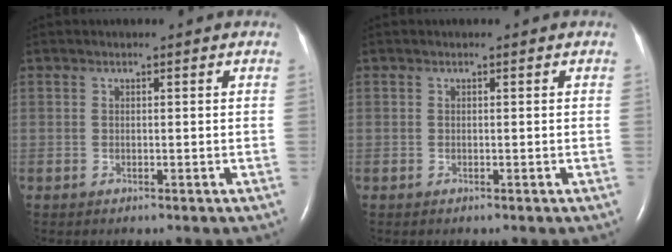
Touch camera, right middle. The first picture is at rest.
{"total": 0.0}